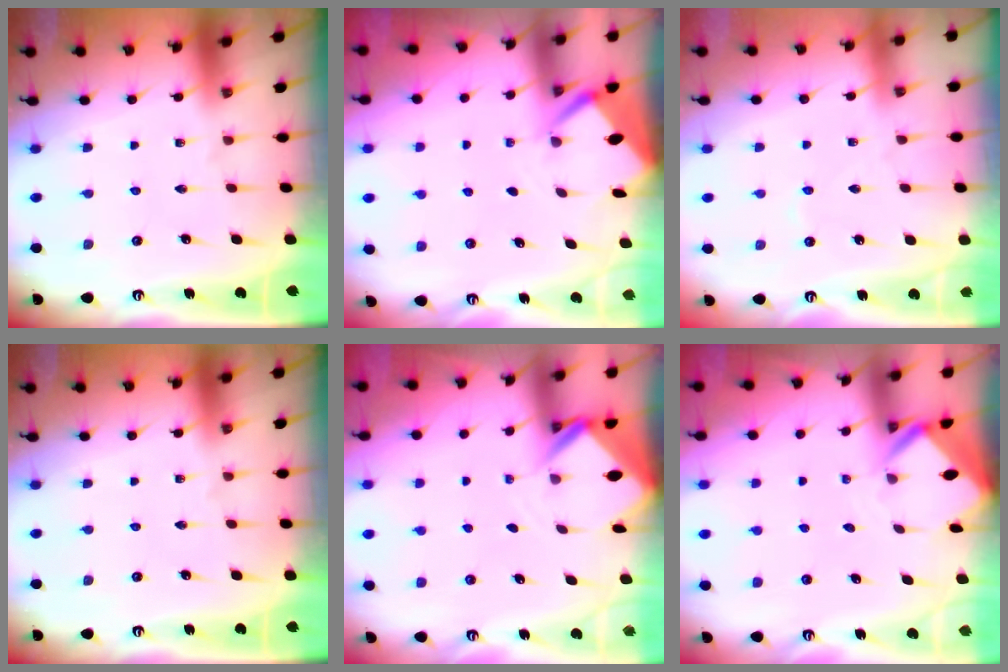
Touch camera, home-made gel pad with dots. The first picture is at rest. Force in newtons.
{"total": 2.6, "press": 2.6, "slide": 0.3}
{"total": 2.6, "press": 2.5, "slide": 0.5}
{"total": 0.0}
{"total": 2.9, "press": 2.9, "slide": 0.2}
{"total": 2.7, "press": 2.7, "slide": 0.2}